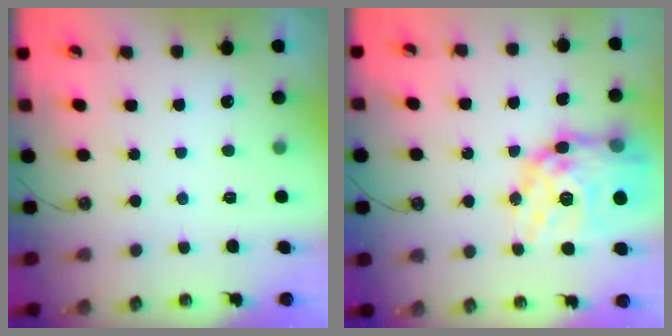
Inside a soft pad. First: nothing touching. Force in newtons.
{"total": 21.7, "press": 21.6, "slide": 1.8}